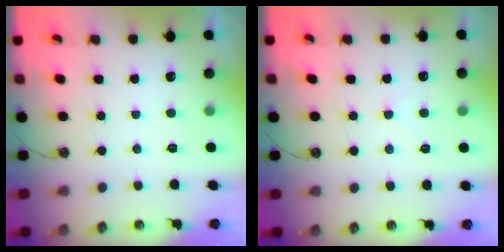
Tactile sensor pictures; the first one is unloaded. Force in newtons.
{"total": 1.5, "press": 1.4, "slide": 0.3}